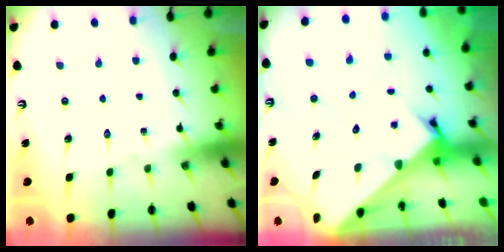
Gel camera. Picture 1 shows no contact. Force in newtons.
{"total": 3.6, "press": 3.6, "slide": 0.2}